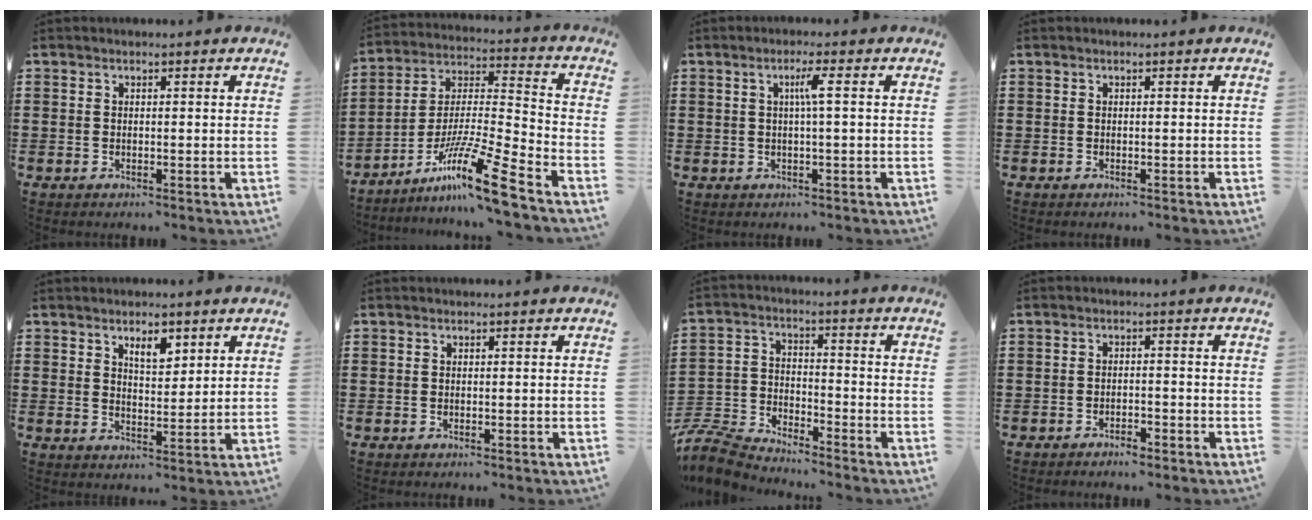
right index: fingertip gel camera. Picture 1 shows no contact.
{"total": 14.3, "force": [-10.0, 0.4, 10.2], "torque": [-0.185, 0.012, -0.188]}
{"total": 2.8, "force": [0.3, -0.3, 2.8], "torque": [-0.052, 0.000, 0.001]}
{"total": 0.0}
{"total": 3.8, "force": [2.6, 1.5, 2.4], "torque": [-0.037, -0.001, 0.043]}
{"total": 0.0}
{"total": 6.7, "force": [-6.5, 0.9, 1.0], "torque": [-0.045, -0.001, -0.137]}
{"total": 1.6, "force": [-1.6, 0.2, 0.3], "torque": [-0.011, 0.002, -0.032]}